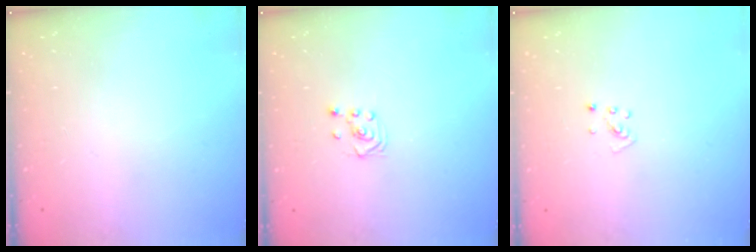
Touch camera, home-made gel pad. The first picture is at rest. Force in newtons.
{"total": 1.9, "press": 1.7, "slide": 0.8}
{"total": 3.7, "press": 3.7, "slide": 0.4}